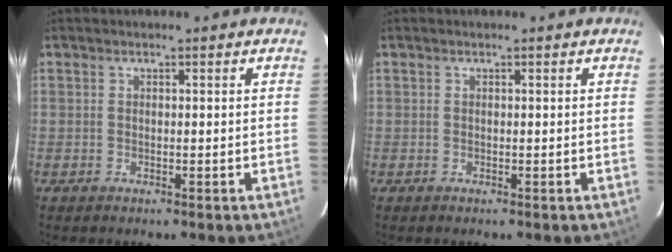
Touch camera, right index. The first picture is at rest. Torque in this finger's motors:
{"motor_torque": [-0.05, 0.05, 0.00, 0.00]}